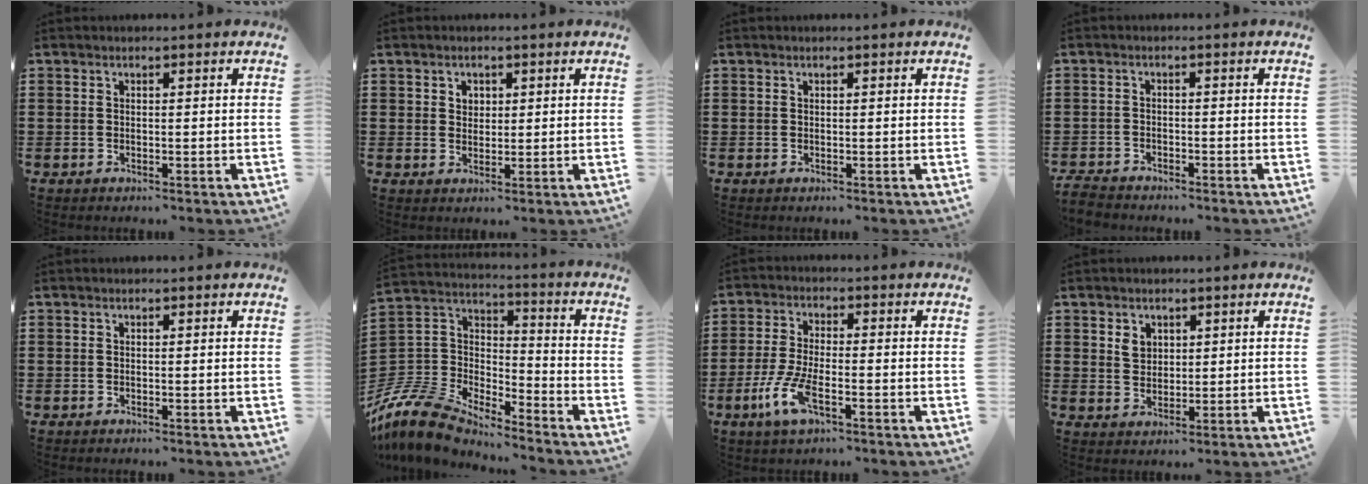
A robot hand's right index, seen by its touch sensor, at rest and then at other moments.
{"total": 1.8, "force": [0.9, 1.5, 0.5], "torque": [-0.014, 0.009, 0.017]}
{"total": 0.0}
{"total": 2.1, "force": [-2.1, 0.1, 0.1], "torque": [-0.007, -0.002, -0.044]}
{"total": 0.0}
{"total": 9.7, "force": [-9.0, 2.8, 2.3], "torque": [-0.089, -0.002, -0.189]}
{"total": 6.4, "force": [-3.0, 1.8, 5.4], "torque": [-0.135, -0.018, -0.062]}
{"total": 2.7, "force": [1.4, 2.1, 0.9], "torque": [-0.017, 0.004, 0.024]}